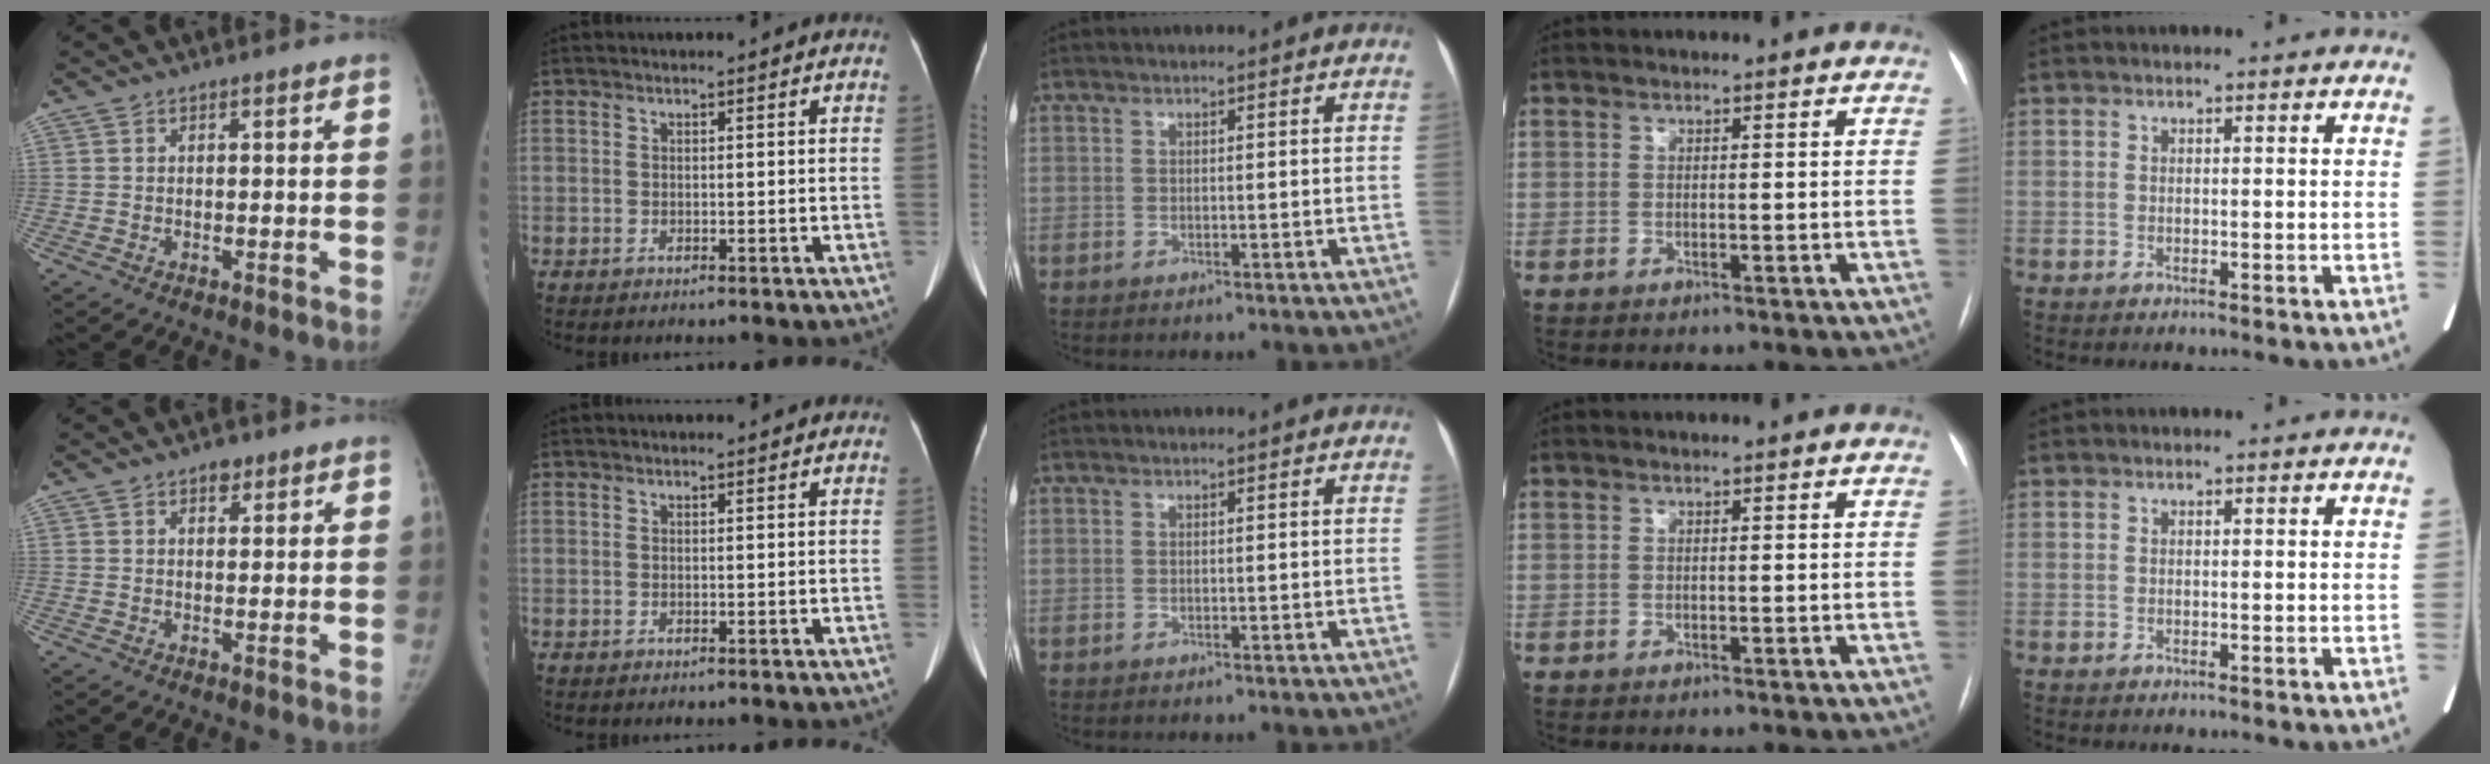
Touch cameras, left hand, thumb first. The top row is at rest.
{"thumb": {"total": 2.1, "force": [1.3, 1.3, 1.0], "torque": [0.001, -0.005, 0.016]}}